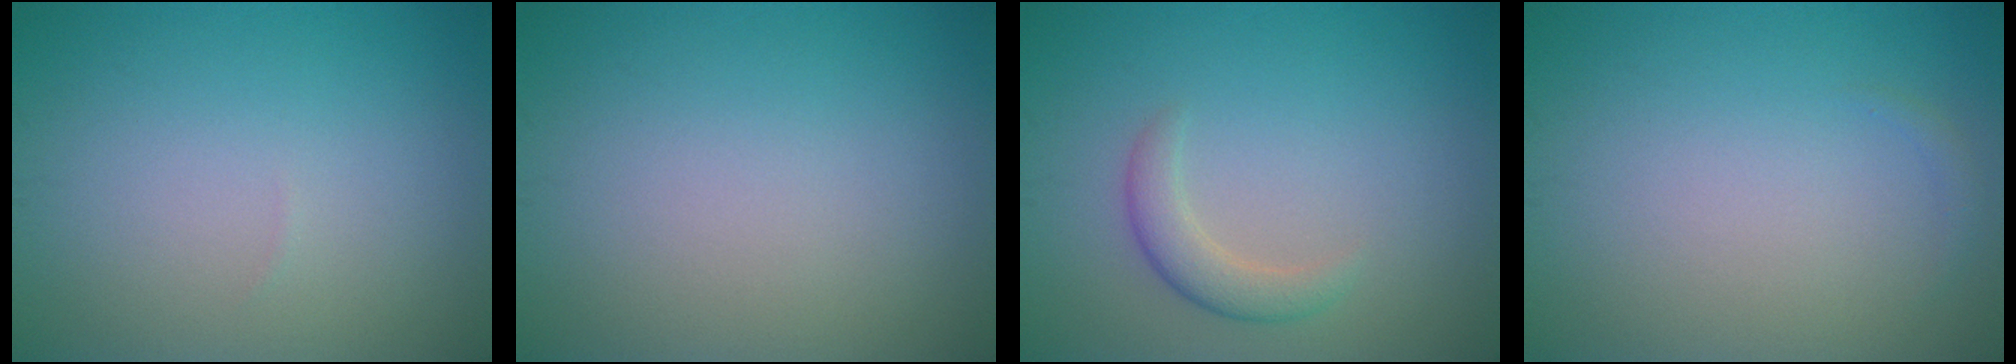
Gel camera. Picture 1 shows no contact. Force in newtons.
{"total": 0.0}
{"total": 2.3, "press": 2.3, "slide": 0.2}
{"total": 0.5, "press": 0.5, "slide": 0.1}